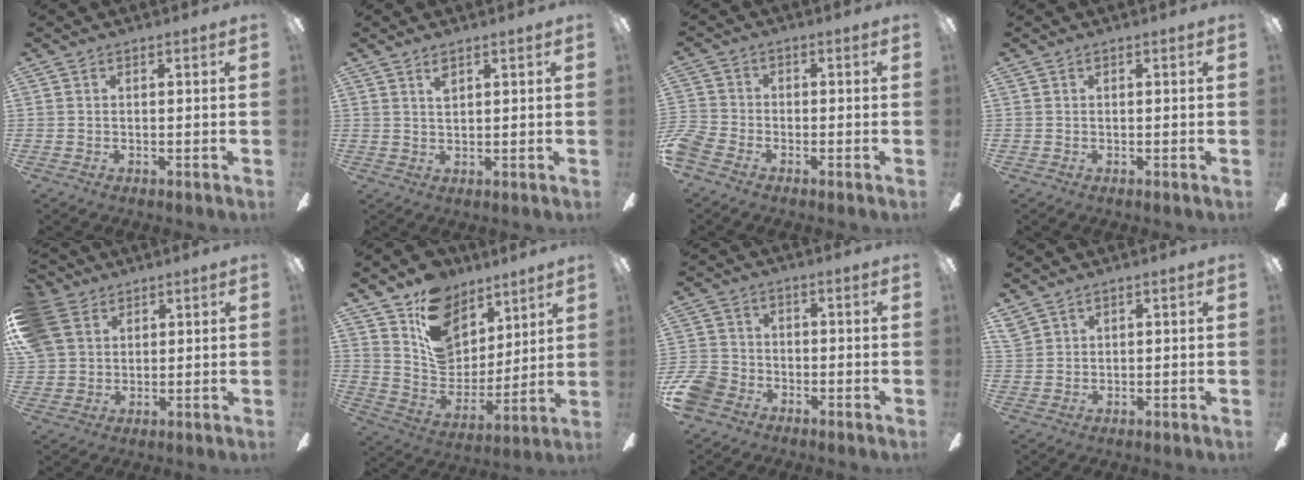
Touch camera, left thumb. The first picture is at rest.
{"total": 2.5, "force": [1.7, 0.8, 1.6], "torque": [-0.029, -0.002, 0.028]}
{"total": 4.2, "force": [-2.5, 2.7, 1.9], "torque": [-0.055, 0.008, -0.051]}
{"total": 0.0}
{"total": 9.9, "force": [4.7, 7.8, 3.9], "torque": [-0.100, 0.001, 0.098]}
{"total": 16.6, "force": [11.1, 10.8, 6.0], "torque": [-0.113, -0.068, 0.212]}
{"total": 7.4, "force": [-4.0, 5.4, 3.0], "torque": [-0.082, 0.024, -0.079]}
{"total": 2.5, "force": [1.9, 1.4, 0.5], "torque": [-0.014, -0.001, 0.039]}